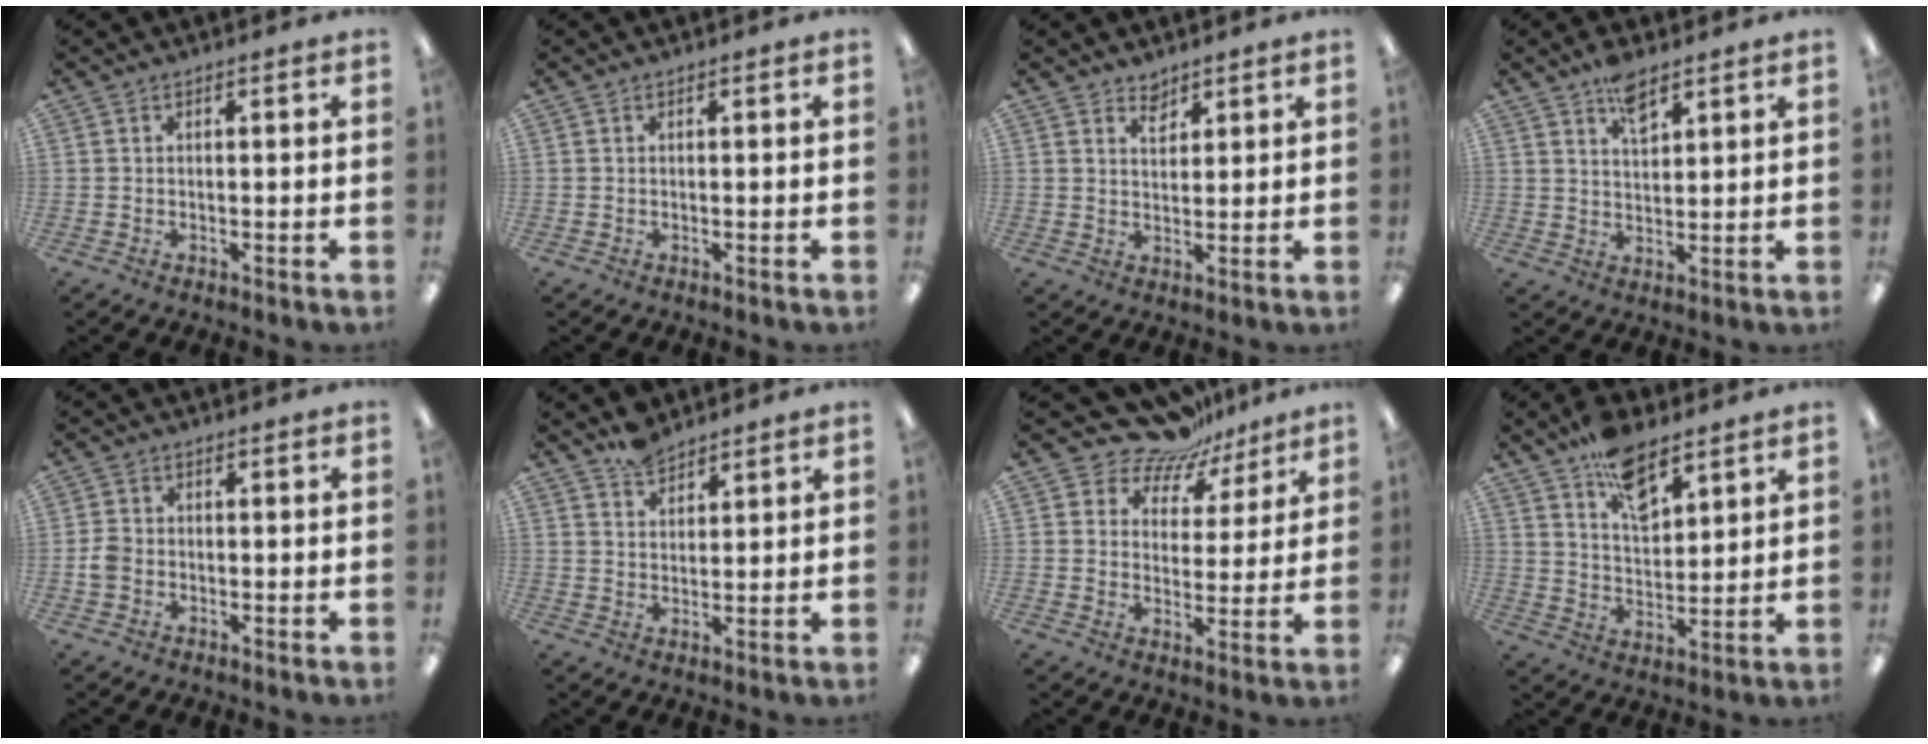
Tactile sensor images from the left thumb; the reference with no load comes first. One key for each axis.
{"total": 0.0}
{"total": 3.4, "fx": 2.9, "fy": 1.5, "fz": 0.8, "tx": -0.004, "ty": -0.018, "tz": 0.052}
{"total": 6.3, "fx": 4.5, "fy": 2.6, "fz": 3.5, "tx": -0.055, "ty": -0.022, "tz": 0.078}
{"total": 2.9, "fx": -0.8, "fy": 2.3, "fz": 1.5, "tx": -0.026, "ty": 0.007, "tz": -0.014}
{"total": 4.8, "fx": 4.4, "fy": 1.6, "fz": 1.0, "tx": -0.020, "ty": -0.025, "tz": 0.083}
{"total": 9.8, "fx": 8.5, "fy": 4.7, "fz": 1.3, "tx": -0.033, "ty": -0.073, "tz": 0.158}
{"total": 12.9, "fx": 9.0, "fy": 5.9, "fz": 7.1, "tx": -0.111, "ty": -0.051, "tz": 0.163}